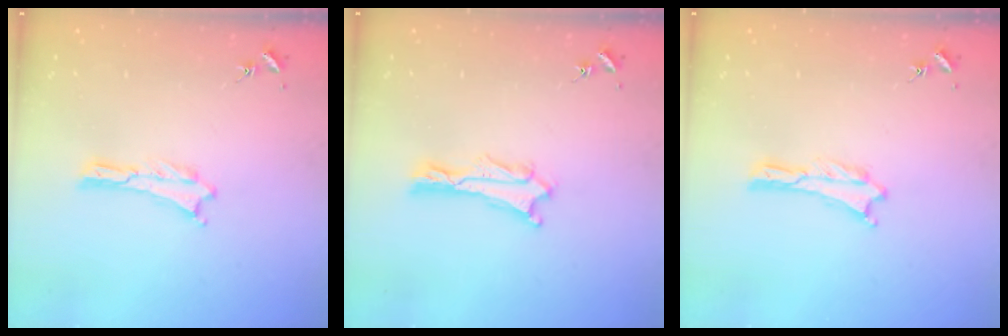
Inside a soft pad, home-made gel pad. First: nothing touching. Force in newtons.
{"total": 0.9, "press": 0.9, "slide": 0.2}
{"total": 0.0}